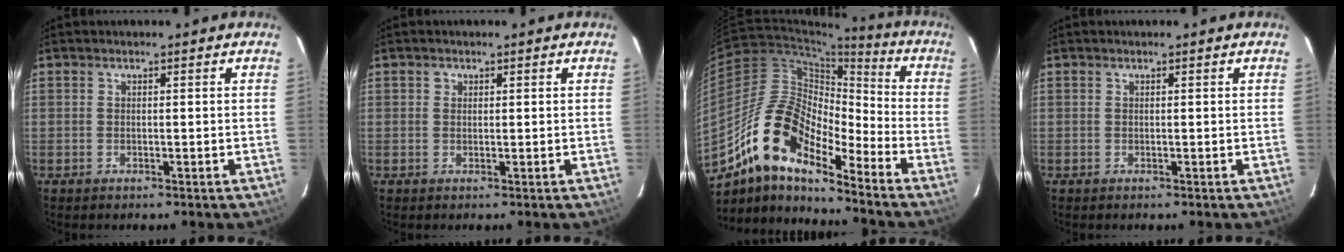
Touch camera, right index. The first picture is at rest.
{"total": 0.9, "force": [0.2, 0.8, 0.1], "torque": [0.003, 0.004, 0.000]}
{"total": 16.5, "force": [-11.7, 5.2, 10.5], "torque": [-0.179, -0.004, -0.236]}
{"total": 0.0}